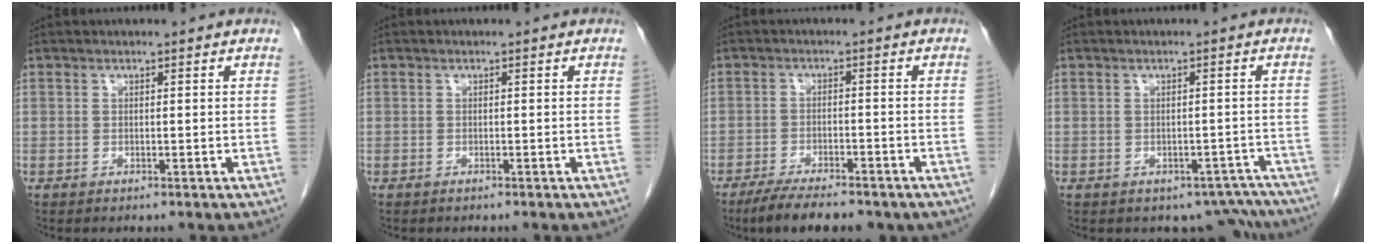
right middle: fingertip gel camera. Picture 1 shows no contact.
{"total": 0.0}
{"total": 9.9, "force": [-7.8, 2.8, 5.6], "torque": [-0.080, -0.011, -0.111]}
{"total": 5.7, "force": [-4.9, 3.0, 0.3], "torque": [0.025, 0.022, -0.053]}